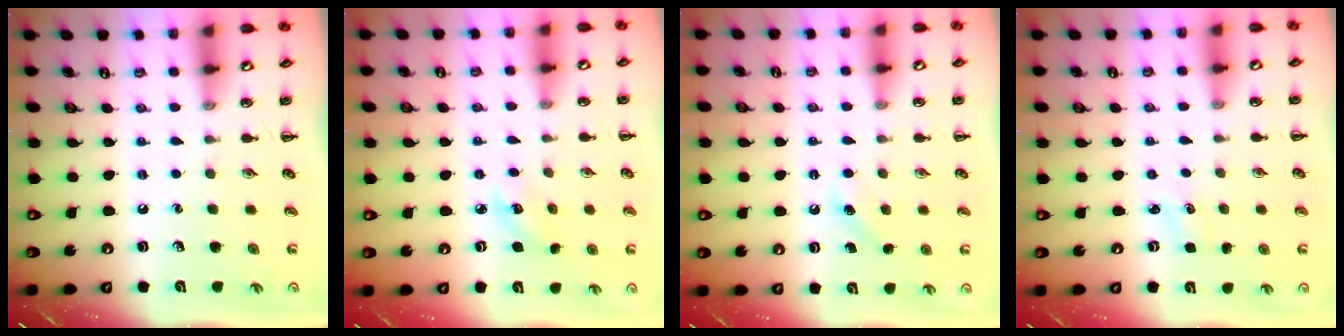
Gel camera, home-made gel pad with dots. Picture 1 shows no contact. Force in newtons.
{"total": 5.2, "press": 5.0, "slide": 1.4}
{"total": 4.2, "press": 4.1, "slide": 1.1}
{"total": 1.8, "press": 1.7, "slide": 0.5}